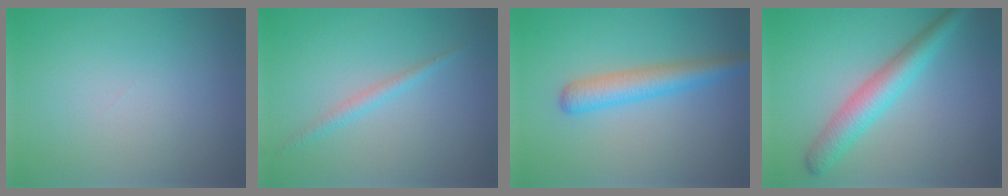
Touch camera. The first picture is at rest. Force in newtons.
{"total": 1.4, "press": 1.4, "slide": 0.1}
{"total": 3.5, "press": 3.5, "slide": 0.1}
{"total": 4.2, "press": 4.2, "slide": 0.0}